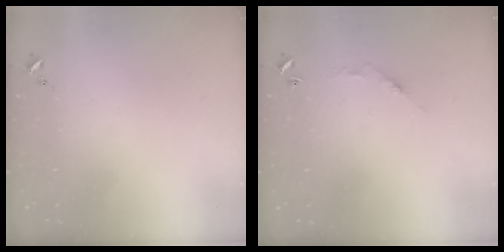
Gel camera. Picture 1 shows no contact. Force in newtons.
{"total": 4.1, "press": 4.1, "slide": 0.3}